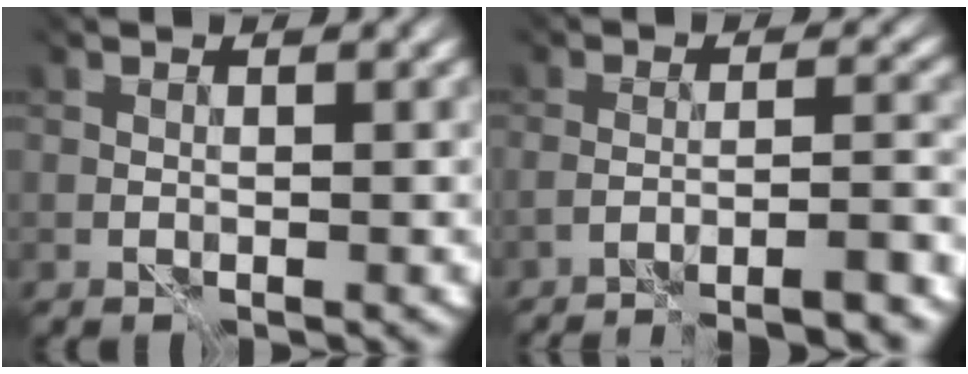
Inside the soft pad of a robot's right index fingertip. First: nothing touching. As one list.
[{"total": 5.7, "force": [-4.9, 0.1, 3.0], "torque": [-0.032, 0.011, -0.074]}]